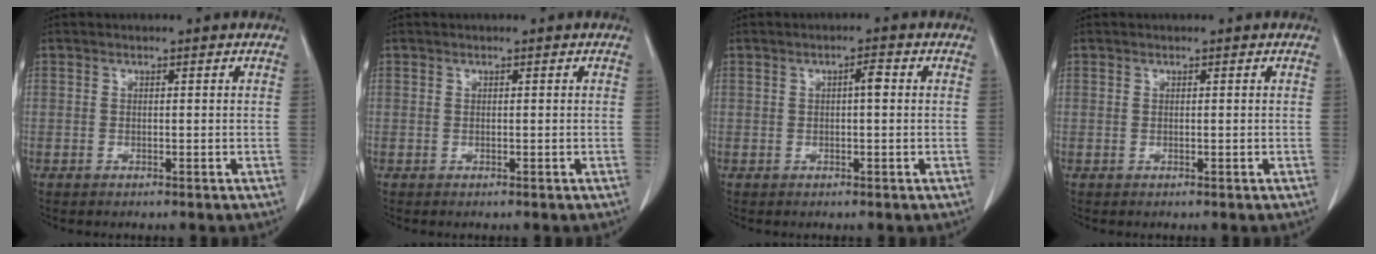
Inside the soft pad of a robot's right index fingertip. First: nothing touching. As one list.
[{"total": 0.0}, {"total": 1.9, "force": [0.3, 0.4, 1.8], "torque": [-0.028, 0.005, 0.003]}, {"total": 0.0}]